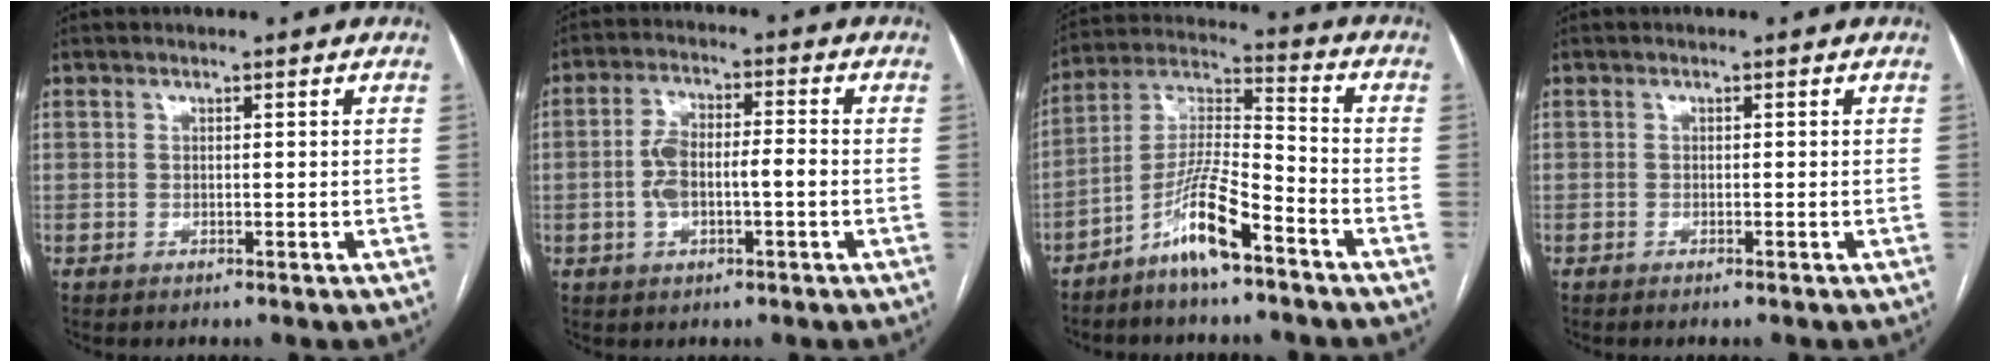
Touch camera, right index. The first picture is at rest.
{"total": 7.0, "force": [-1.1, 2.7, 6.4], "torque": [-0.132, 0.021, -0.019]}
{"total": 10.4, "force": [-6.7, 1.3, 7.9], "torque": [-0.164, 0.000, -0.130]}
{"total": 0.6, "force": [-0.5, -0.1, 0.4], "torque": [-0.008, 0.000, -0.008]}